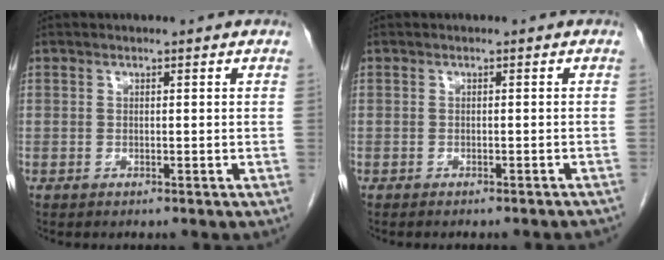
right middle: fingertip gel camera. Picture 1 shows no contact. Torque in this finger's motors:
{"motor_torque": [0.22, -0.20, 0.02, 0.01]}